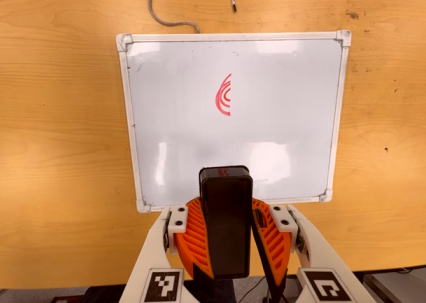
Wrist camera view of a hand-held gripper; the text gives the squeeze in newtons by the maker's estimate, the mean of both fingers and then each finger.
{"total": 10.9, "left": 11.2, "right": 10.7}